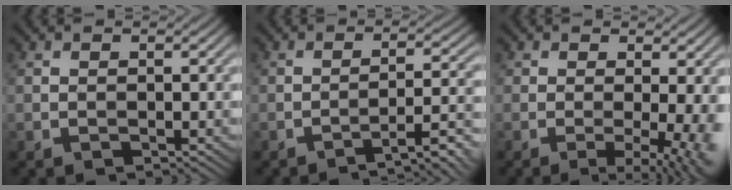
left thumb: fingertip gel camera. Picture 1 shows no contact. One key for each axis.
{"total": 6.2, "fx": -4.5, "fy": 1.0, "fz": 4.1, "tx": -0.059, "ty": 0.020, "tz": -0.070}
{"total": 7.1, "fx": -1.1, "fy": 2.1, "fz": 6.7, "tx": -0.089, "ty": -0.006, "tz": -0.010}